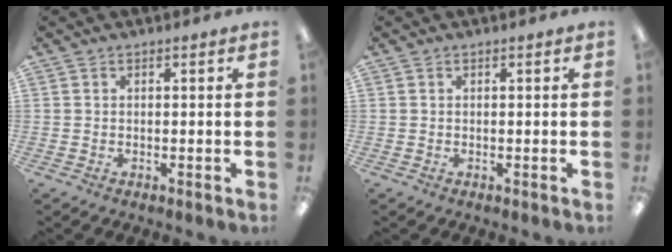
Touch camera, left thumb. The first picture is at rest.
{"total": 0.0}